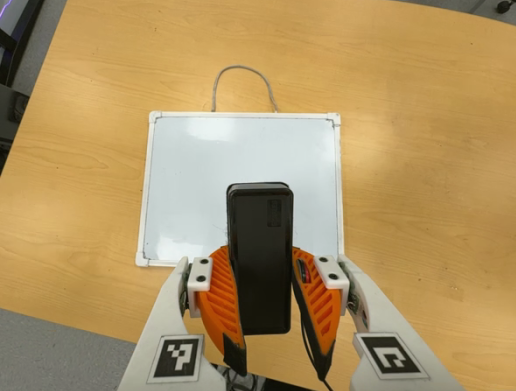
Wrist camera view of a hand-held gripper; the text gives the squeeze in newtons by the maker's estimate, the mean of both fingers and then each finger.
{"total": 7.9, "left": 6.9, "right": 8.8}